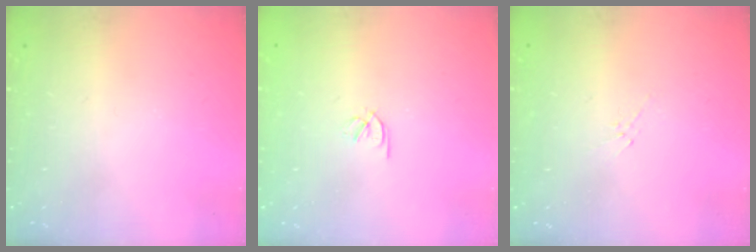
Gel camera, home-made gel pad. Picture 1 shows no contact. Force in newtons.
{"total": 1.8, "press": 1.7, "slide": 0.5}
{"total": 2.1, "press": 2.0, "slide": 0.6}